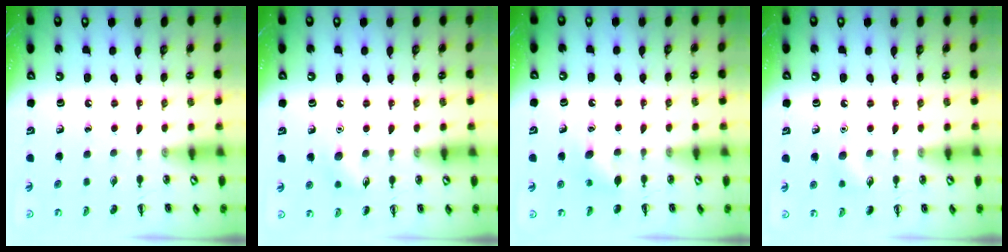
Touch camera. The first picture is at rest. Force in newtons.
{"total": 6.5, "press": 6.3, "slide": 1.4}
{"total": 5.7, "press": 5.5, "slide": 1.5}
{"total": 5.6, "press": 5.4, "slide": 1.5}